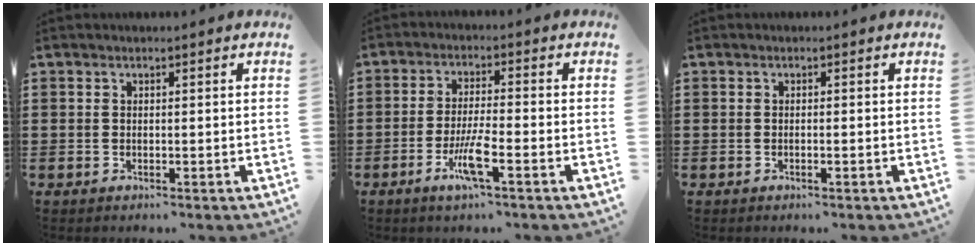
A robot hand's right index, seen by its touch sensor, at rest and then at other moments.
{"total": 5.9, "force": [-2.9, 0.5, 5.1], "torque": [-0.109, -0.013, -0.057]}
{"total": 0.5, "force": [-0.3, 0.0, 0.5], "torque": [-0.008, -0.002, -0.005]}